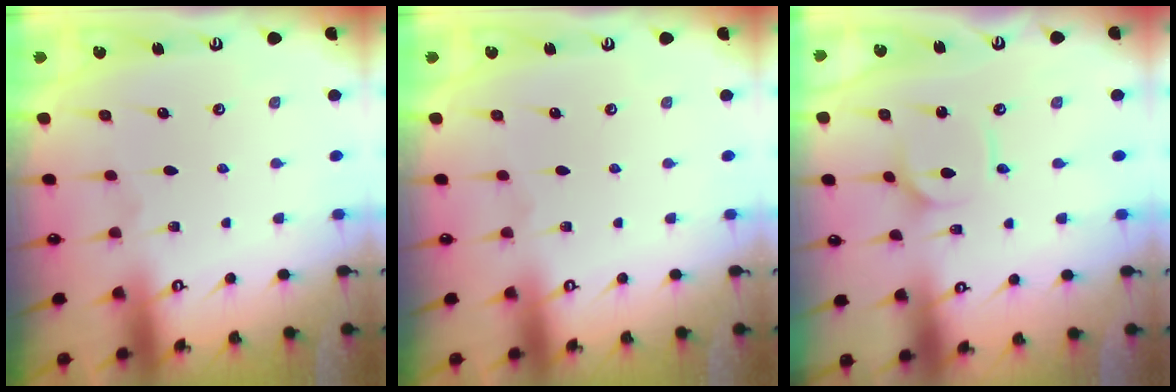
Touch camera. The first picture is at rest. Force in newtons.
{"total": 0.0}
{"total": 2.4, "press": 2.3, "slide": 0.2}